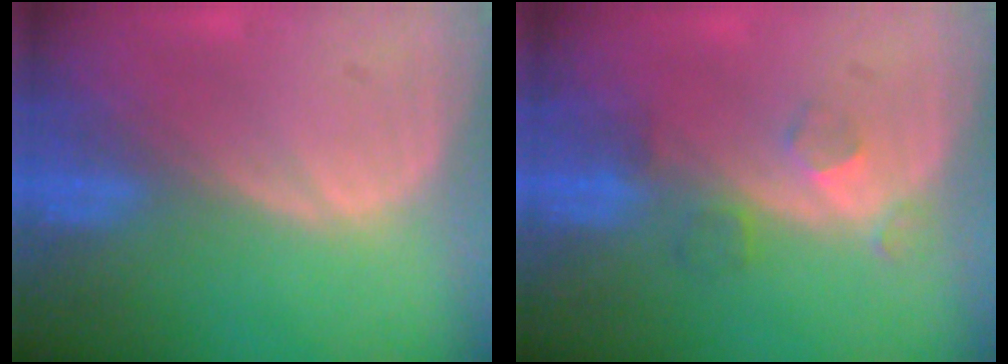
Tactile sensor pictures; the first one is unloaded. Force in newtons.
{"total": 3.3, "press": 2.8, "slide": 1.7}